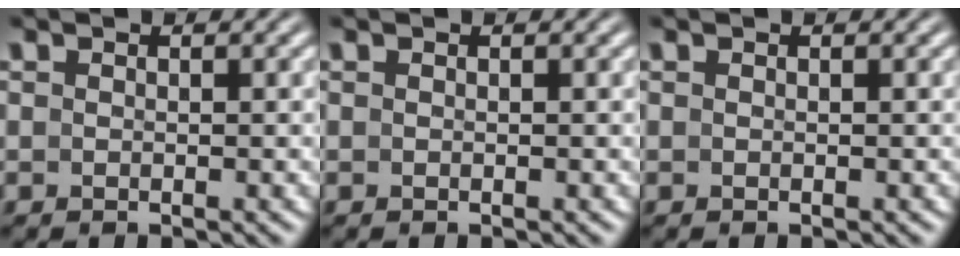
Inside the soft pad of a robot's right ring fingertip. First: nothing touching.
{"total": 0.0}
{"total": 0.0}